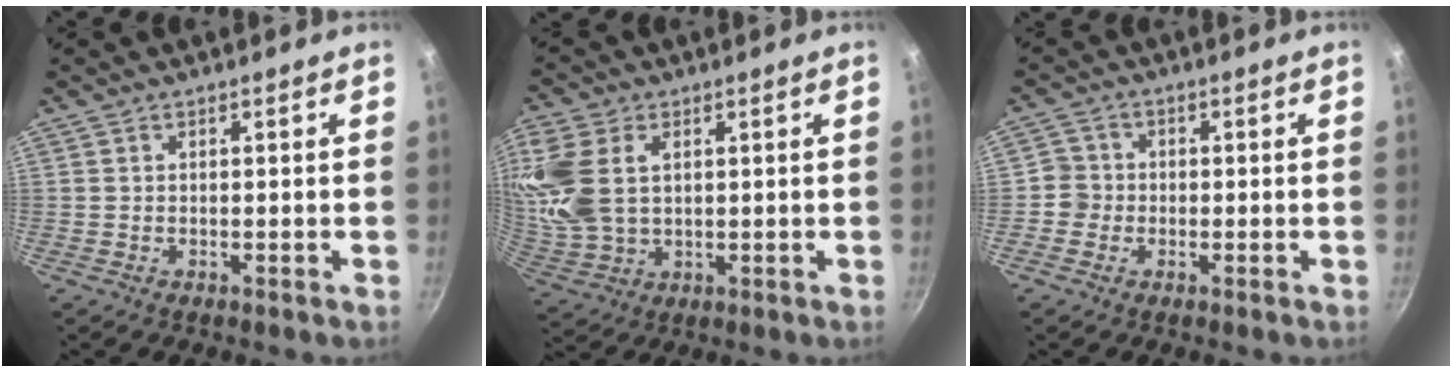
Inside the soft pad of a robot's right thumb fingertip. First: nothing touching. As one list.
[{"total": 13.5, "force": [3.4, 9.0, 9.5], "torque": [-0.205, -0.009, 0.074]}, {"total": 3.3, "force": [-0.8, 3.2, 0.5], "torque": [0.016, 0.009, -0.023]}]